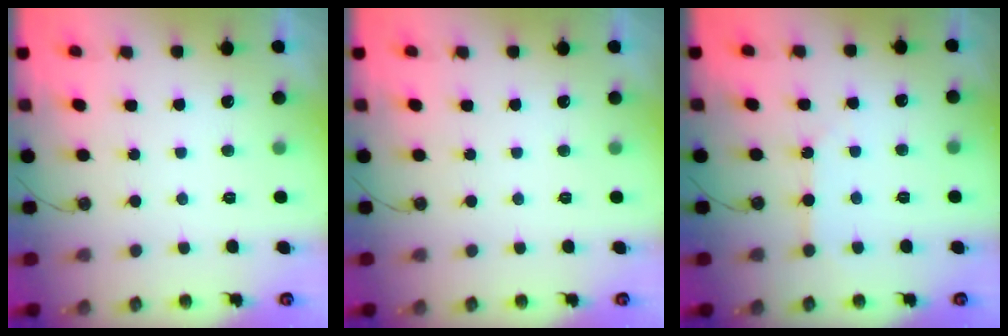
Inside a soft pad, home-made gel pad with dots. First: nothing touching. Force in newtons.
{"total": 0.0}
{"total": 3.3, "press": 3.2, "slide": 0.3}